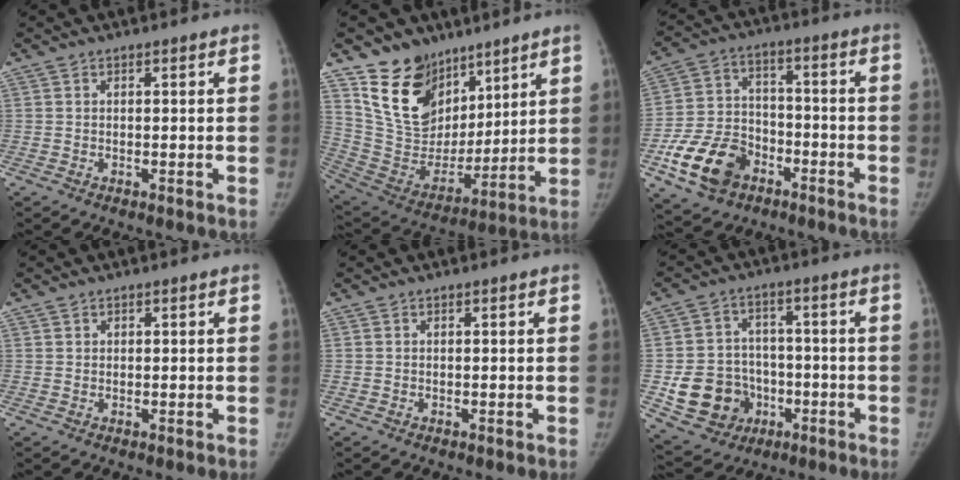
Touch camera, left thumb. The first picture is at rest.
{"total": 17.7, "force": [11.3, 12.1, 6.4], "torque": [-0.068, -0.067, 0.224]}
{"total": 14.1, "force": [-7.0, 10.0, 7.1], "torque": [-0.109, 0.041, -0.122]}
{"total": 0.7, "force": [0.4, 0.6, 0.0], "torque": [0.008, 0.000, 0.004]}
{"total": 0.0}
{"total": 13.2, "force": [-3.4, 11.7, 5.2], "torque": [-0.068, 0.023, -0.042]}